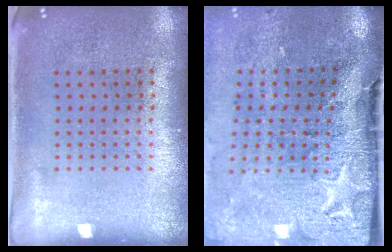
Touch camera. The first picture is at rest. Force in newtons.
{"total": 4.8, "press": 3.8, "slide": 2.9}